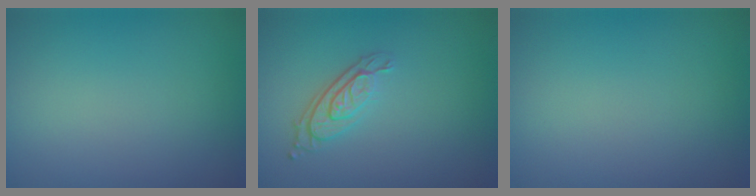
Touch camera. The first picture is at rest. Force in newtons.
{"total": 3.0, "press": 2.1, "slide": 2.1}
{"total": 0.0}